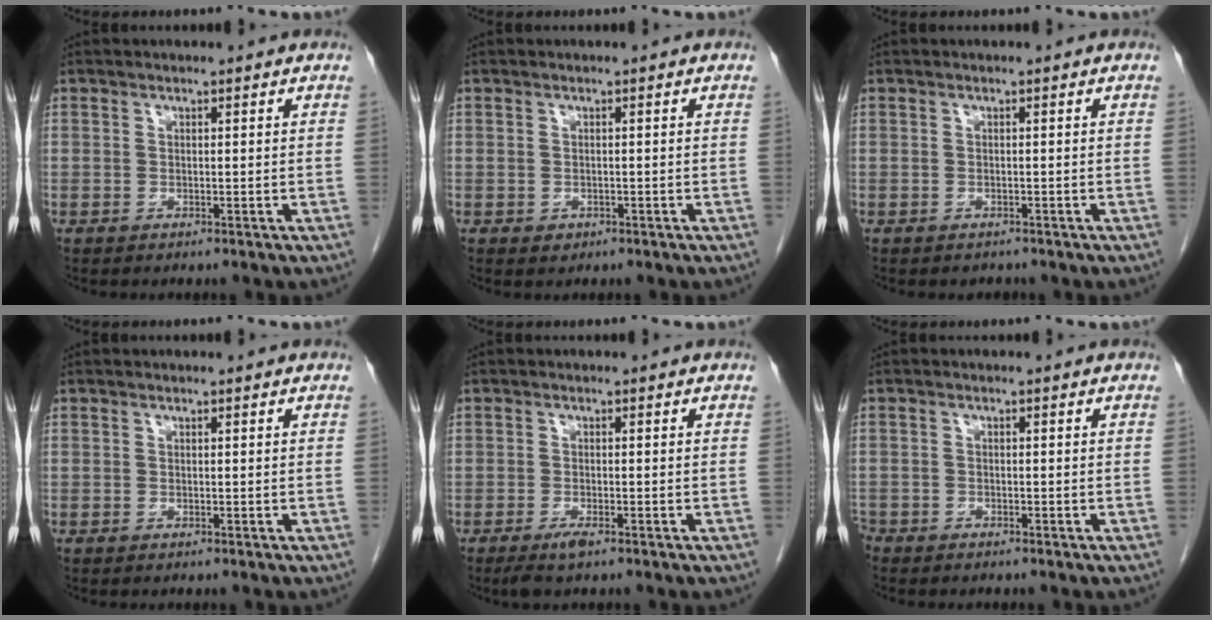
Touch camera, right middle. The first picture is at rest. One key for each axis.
{"total": 0.9, "fx": -0.4, "fy": 0.8, "fz": 0.3, "tx": -0.009, "ty": 0.002, "tz": 0.001}
{"total": 0.9, "fx": -0.8, "fy": 0.5, "fz": 0.1, "tx": -0.009, "ty": -0.001, "tz": -0.011}
{"total": 0.0}
{"total": 2.4, "fx": -1.6, "fy": 0.4, "fz": 1.7, "tx": -0.038, "ty": -0.005, "tz": -0.028}
{"total": 2.1, "fx": -1.8, "fy": 1.1, "fz": 0.4, "tx": -0.013, "ty": 0.000, "tz": -0.033}